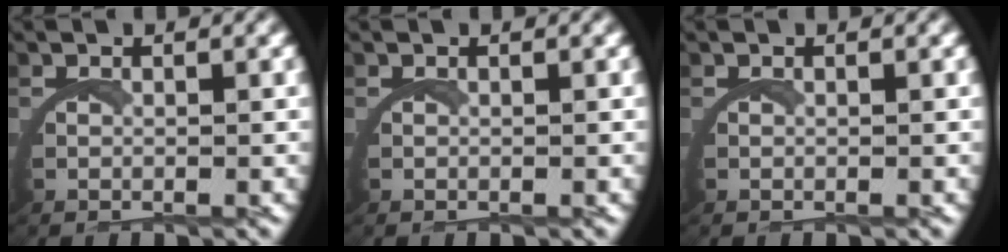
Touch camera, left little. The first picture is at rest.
{"total": 0.0}
{"total": 0.0}